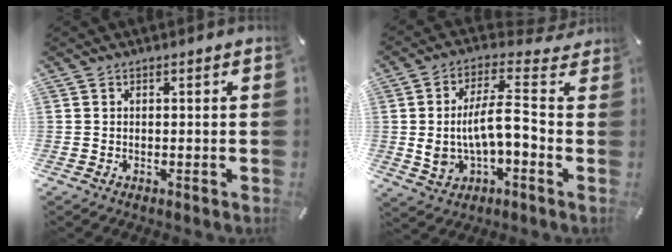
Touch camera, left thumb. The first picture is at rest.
{"total": 12.2, "force": [-0.4, 7.0, 9.9], "torque": [-0.199, -0.001, -0.007]}